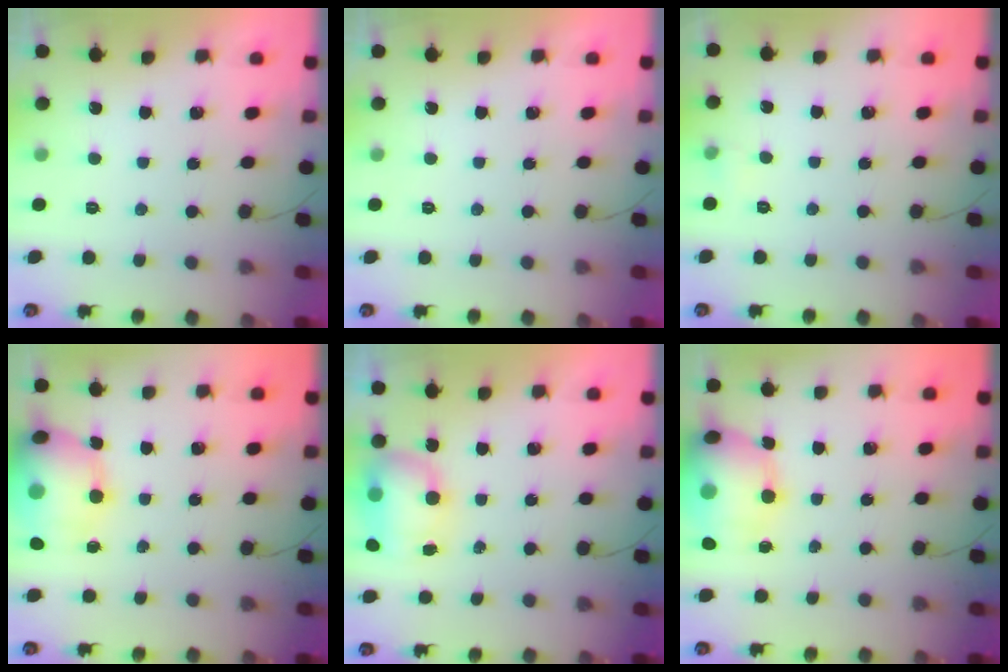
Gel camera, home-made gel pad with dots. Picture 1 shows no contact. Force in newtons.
{"total": 0.0}
{"total": 3.0, "press": 2.7, "slide": 1.3}
{"total": 17.3, "press": 17.1, "slide": 2.4}
{"total": 7.8, "press": 7.7, "slide": 1.3}
{"total": 17.3, "press": 17.1, "slide": 2.4}